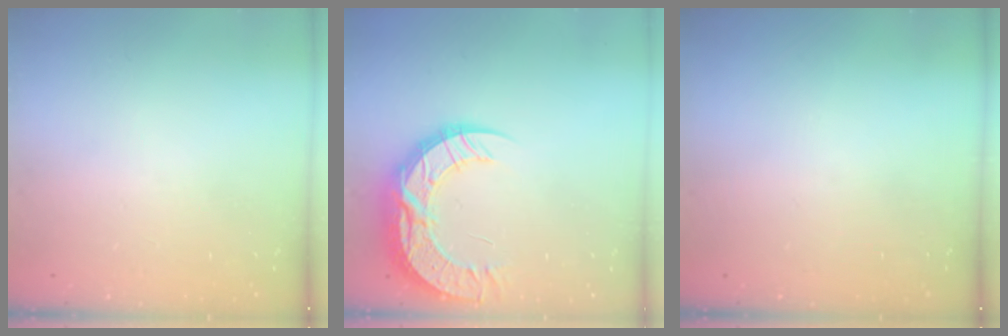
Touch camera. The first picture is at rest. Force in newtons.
{"total": 16.1, "press": 16.1, "slide": 1.3}
{"total": 0.0}